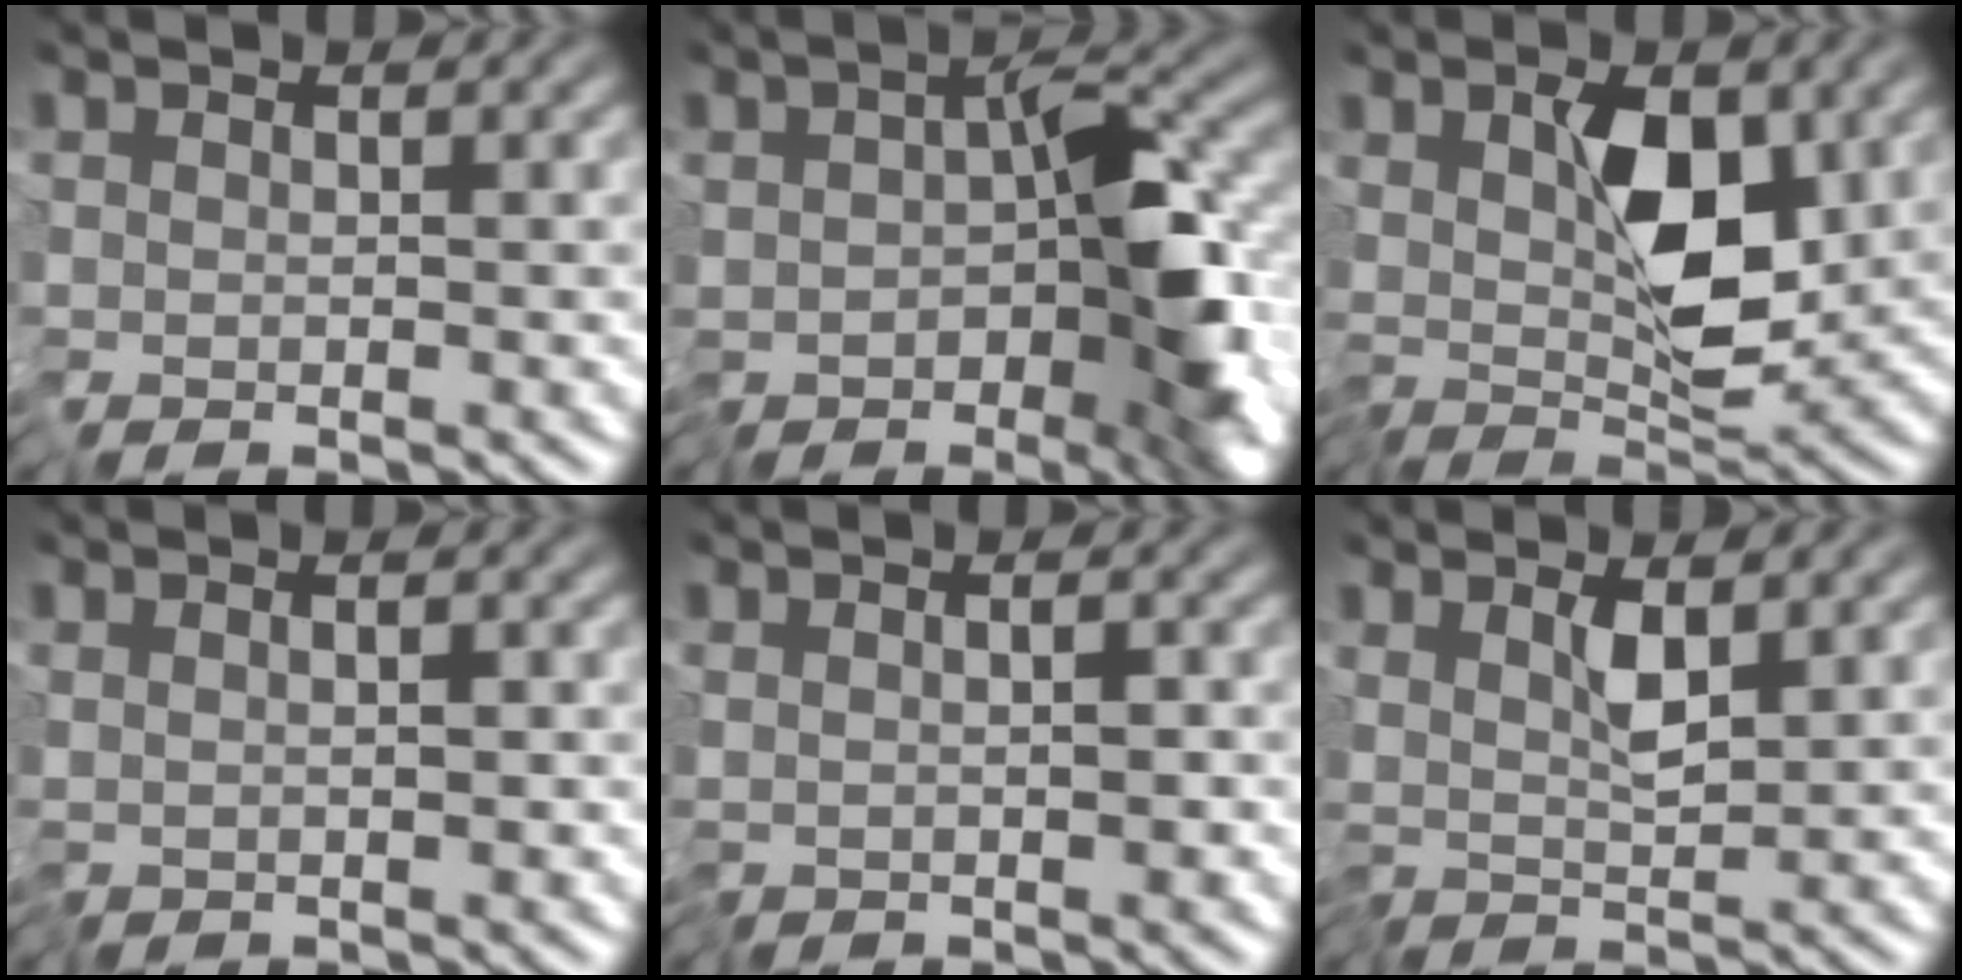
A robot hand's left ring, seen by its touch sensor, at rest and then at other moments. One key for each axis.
{"total": 9.8, "fx": -2.4, "fy": 4.5, "fz": 8.3, "tx": -0.128, "ty": -0.009, "tz": -0.044}
{"total": 5.7, "fx": 0.8, "fy": 2.6, "fz": 5.0, "tx": -0.081, "ty": -0.021, "tz": 0.019}
{"total": 0.6, "fx": -0.1, "fy": 0.0, "fz": 0.6, "tx": -0.007, "ty": -0.002, "tz": 0.000}
{"total": 1.4, "fx": -0.4, "fy": 0.4, "fz": 1.2, "tx": -0.018, "ty": -0.003, "tz": -0.006}
{"total": 2.0, "fx": 0.7, "fy": -0.1, "fz": 1.9, "tx": -0.036, "ty": -0.006, "tz": 0.016}